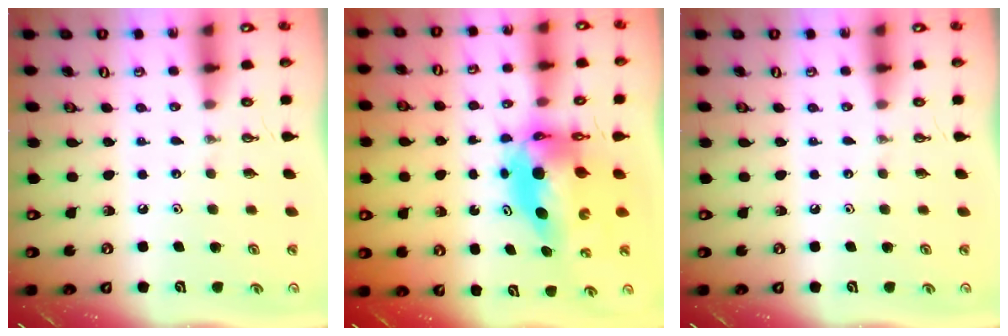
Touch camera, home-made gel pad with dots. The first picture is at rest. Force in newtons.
{"total": 7.9, "press": 7.9, "slide": 0.8}
{"total": 0.0}